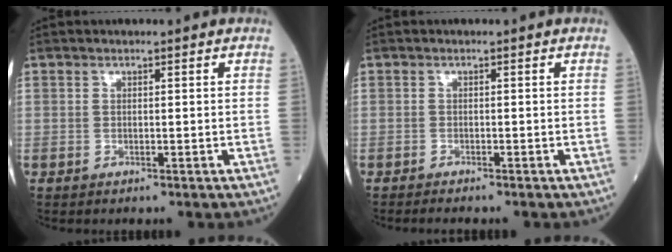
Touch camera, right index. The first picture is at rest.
{"total": 1.7, "force": [-1.5, 0.0, 0.7], "torque": [-0.015, -0.003, -0.021]}